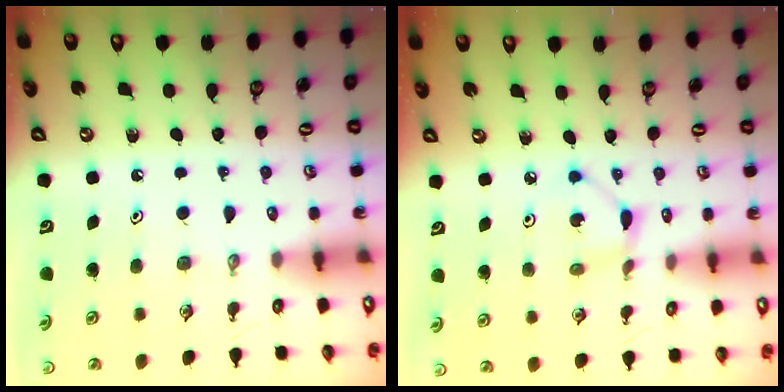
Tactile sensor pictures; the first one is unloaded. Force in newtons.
{"total": 2.5, "press": 2.5, "slide": 0.1}